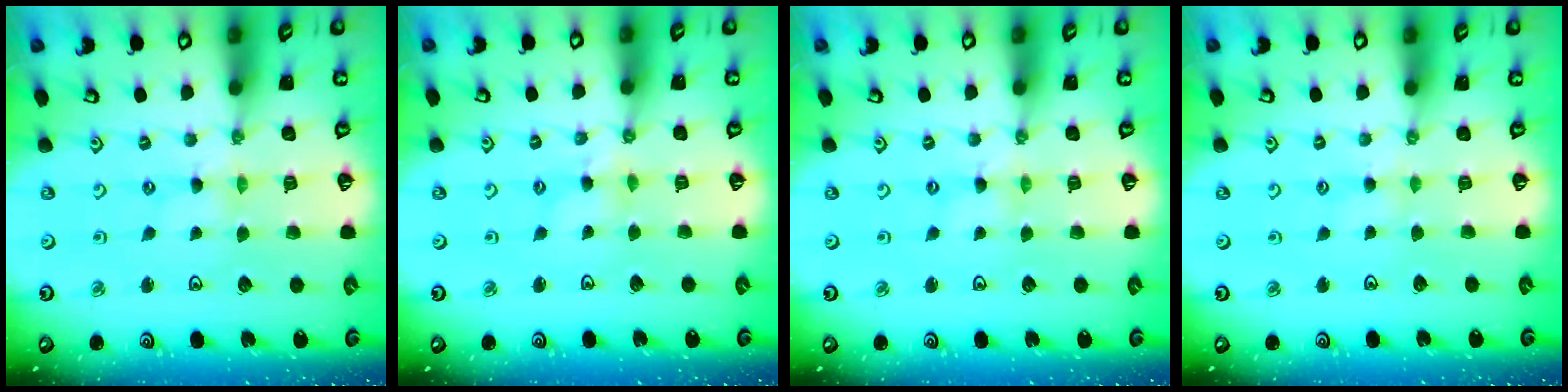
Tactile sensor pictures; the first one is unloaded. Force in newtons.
{"total": 3.0, "press": 3.0, "slide": 0.4}
{"total": 1.1, "press": 1.1, "slide": 0.2}
{"total": 3.1, "press": 3.1, "slide": 0.5}